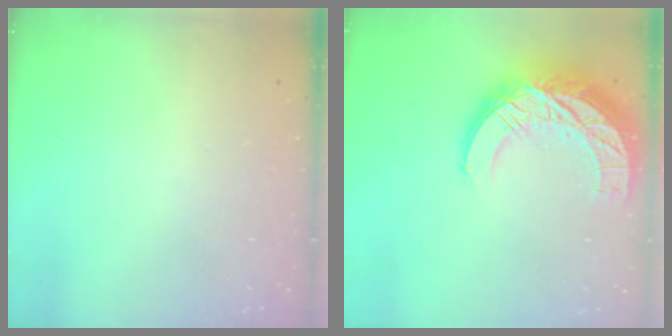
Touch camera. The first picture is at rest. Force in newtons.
{"total": 18.0, "press": 17.9, "slide": 1.4}